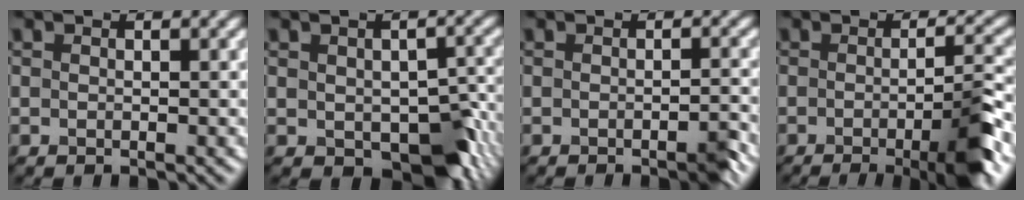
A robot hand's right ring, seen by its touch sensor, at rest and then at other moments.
{"total": 7.5, "force": [-2.5, 4.1, 5.7], "torque": [-0.086, -0.019, -0.026]}
{"total": 1.8, "force": [-1.1, 0.3, 1.5], "torque": [-0.012, 0.000, -0.019]}
{"total": 6.4, "force": [-2.4, 1.3, 5.8], "torque": [-0.075, -0.004, -0.039]}